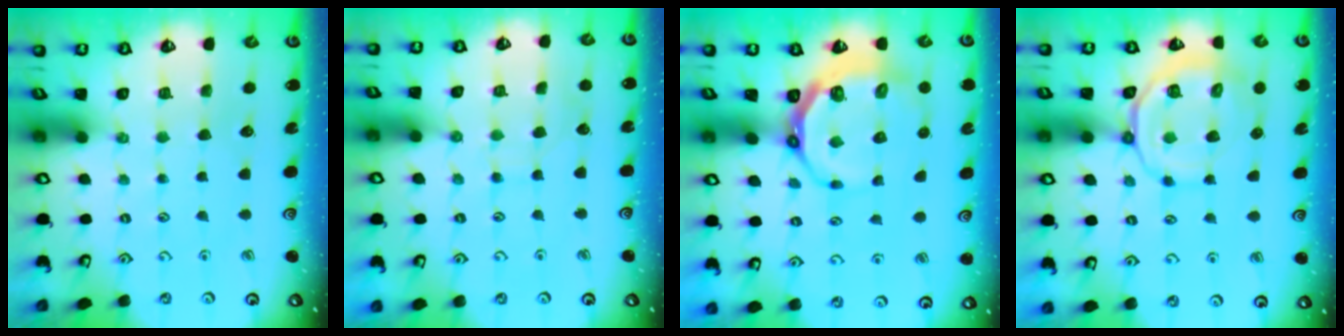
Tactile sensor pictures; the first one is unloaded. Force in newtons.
{"total": 6.2, "press": 6.2, "slide": 0.5}
{"total": 10.0, "press": 9.2, "slide": 3.8}
{"total": 12.4, "press": 12.3, "slide": 1.8}